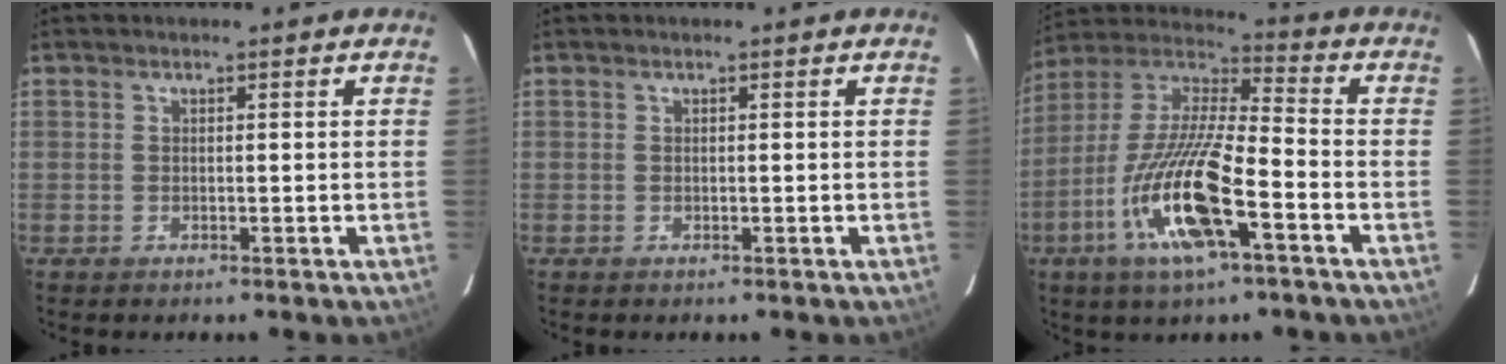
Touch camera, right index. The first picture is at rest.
{"total": 0.0}
{"total": 17.4, "force": [-6.9, 3.0, 15.6], "torque": [-0.324, -0.014, -0.128]}